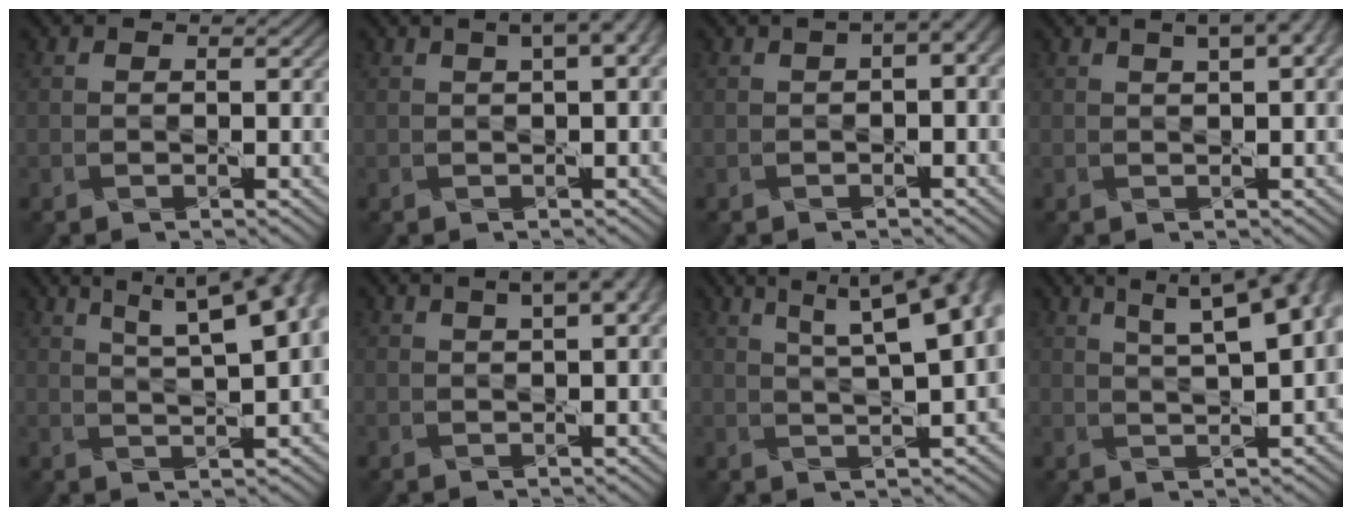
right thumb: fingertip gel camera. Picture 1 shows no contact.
{"total": 4.6, "force": [1.9, 1.5, 3.9], "torque": [-0.044, 0.018, 0.020]}
{"total": 4.5, "force": [0.9, 1.6, 4.1], "torque": [-0.049, 0.009, 0.013]}
{"total": 6.1, "force": [2.9, 2.2, 4.8], "torque": [-0.051, 0.023, 0.024]}
{"total": 12.9, "force": [5.9, 4.3, 10.6], "torque": [-0.134, 0.048, 0.076]}
{"total": 5.3, "force": [2.4, 1.8, 4.3], "torque": [-0.047, 0.020, 0.019]}
{"total": 14.2, "force": [5.6, 4.8, 12.1], "torque": [-0.144, 0.060, 0.072]}
{"total": 11.8, "force": [5.0, 3.8, 10.0], "torque": [-0.125, 0.045, 0.059]}